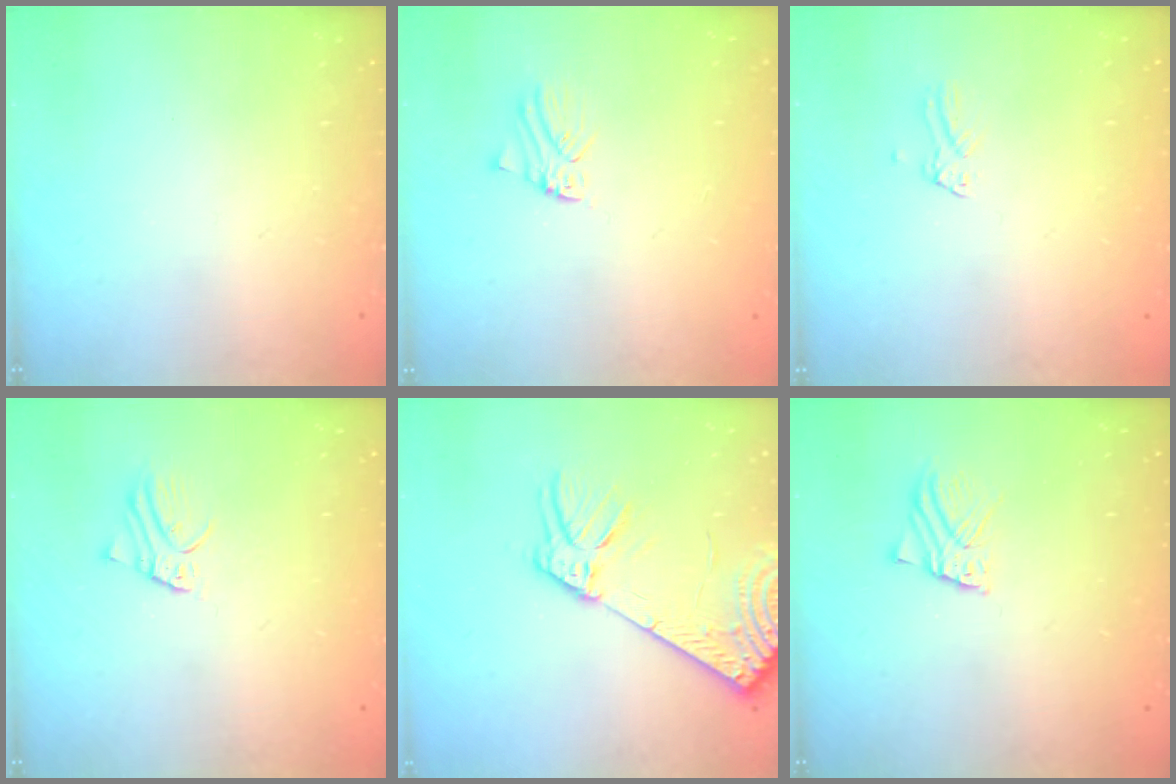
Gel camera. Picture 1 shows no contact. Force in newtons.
{"total": 0.7, "press": 0.7, "slide": 0.0}
{"total": 0.0}
{"total": 2.7, "press": 2.7, "slide": 0.3}
{"total": 14.5, "press": 14.1, "slide": 3.3}
{"total": 2.6, "press": 2.6, "slide": 0.2}